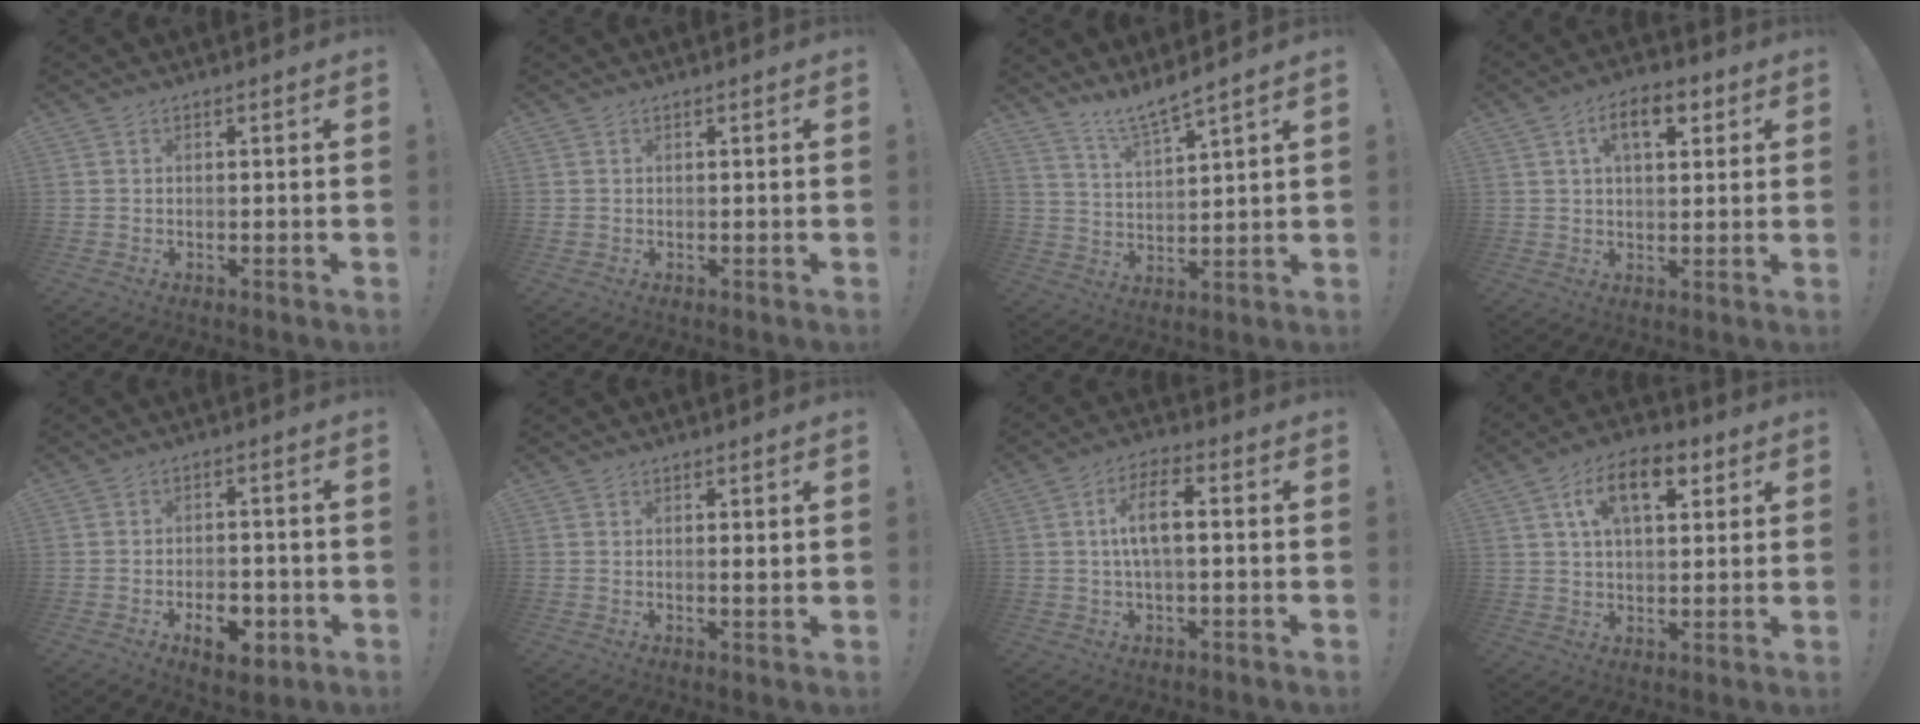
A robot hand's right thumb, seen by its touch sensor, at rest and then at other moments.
{"total": 0.5, "force": [-0.1, 0.5, 0.1], "torque": [-0.010, 0.006, 0.000]}
{"total": 6.9, "force": [6.3, -0.1, 2.8], "torque": [-0.061, -0.041, 0.114]}
{"total": 9.4, "force": [3.8, 4.8, 7.2], "torque": [-0.099, 0.000, 0.062]}
{"total": 8.4, "force": [-3.9, 4.8, 5.7], "torque": [-0.062, 0.016, -0.063]}
{"total": 1.0, "force": [0.6, 0.1, 0.8], "torque": [-0.004, -0.006, 0.006]}
{"total": 8.8, "force": [0.5, 3.1, 8.2], "torque": [-0.154, 0.006, 0.006]}
{"total": 13.4, "force": [5.4, 7.0, 10.1], "torque": [-0.151, 0.000, 0.092]}